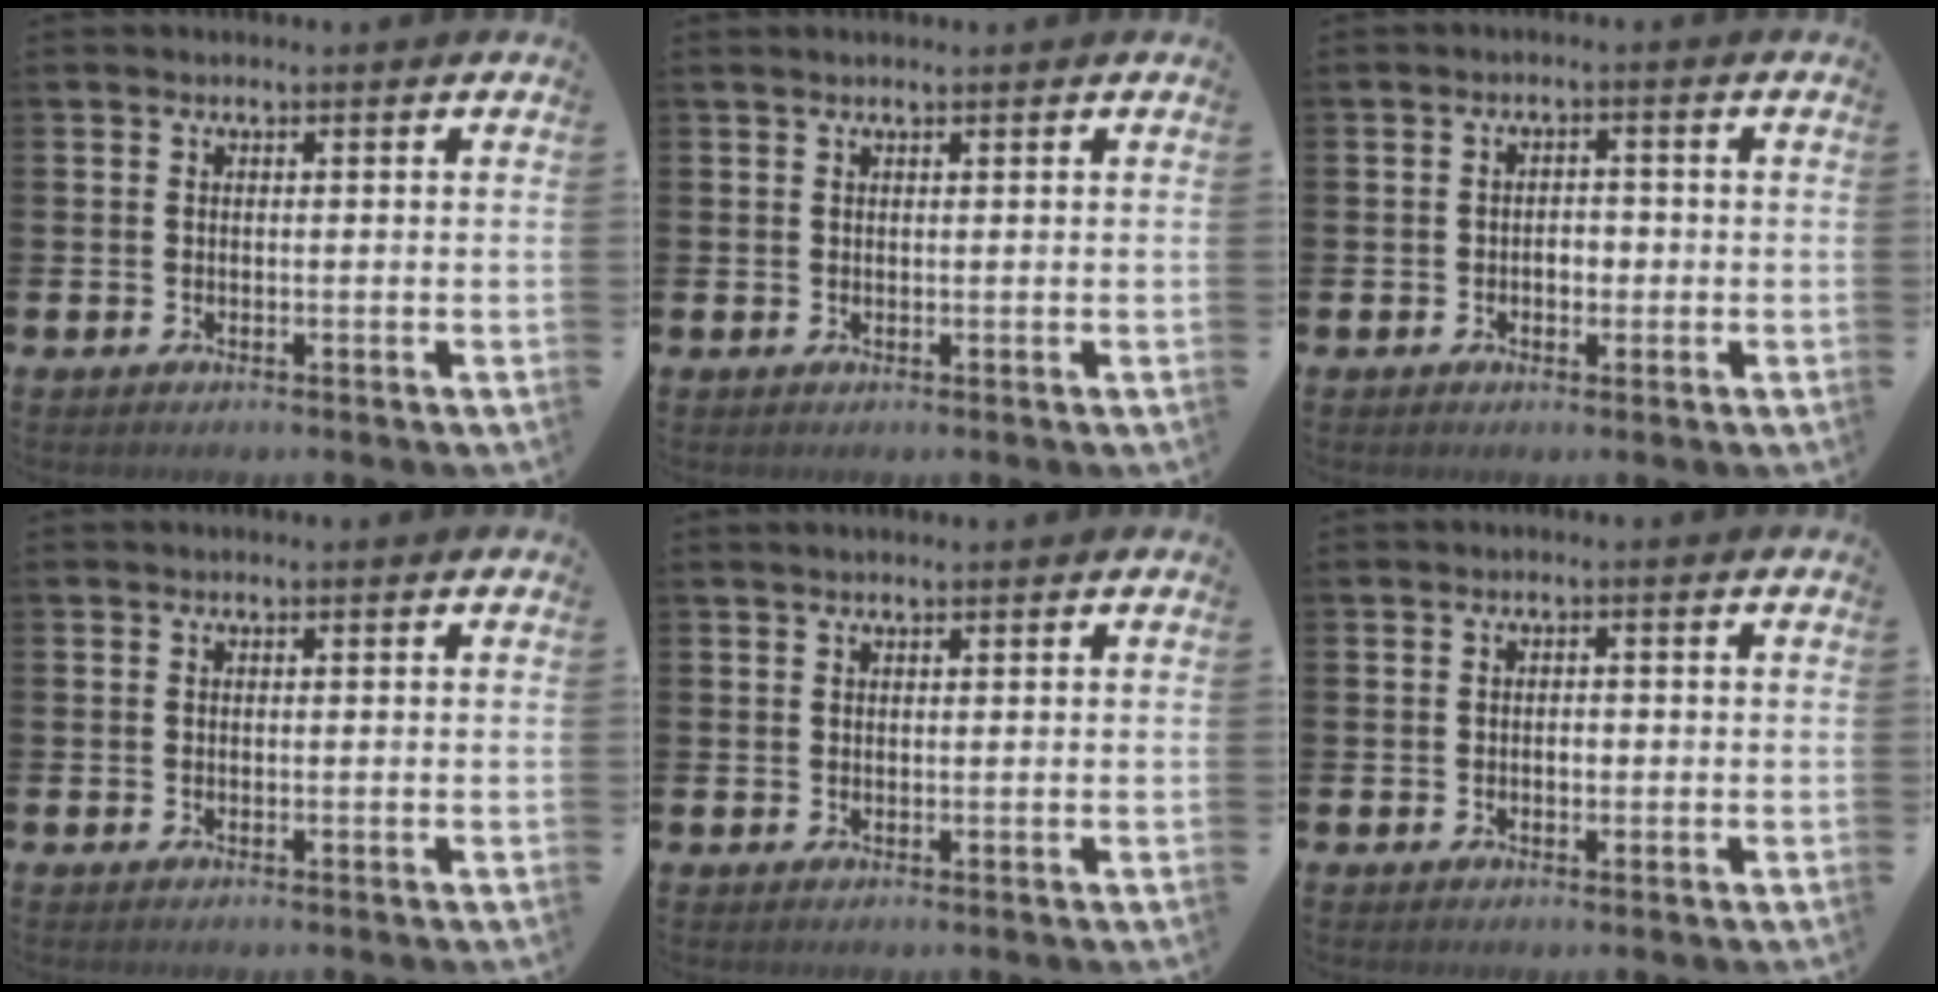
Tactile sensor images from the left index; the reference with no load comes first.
{"total": 0.8, "force": [0.7, 0.1, 0.4], "torque": [-0.007, 0.002, 0.013]}
{"total": 1.9, "force": [-0.6, 1.4, 1.2], "torque": [-0.013, 0.003, -0.017]}
{"total": 0.0}
{"total": 0.9, "force": [0.9, 0.1, 0.4], "torque": [-0.007, 0.001, 0.016]}
{"total": 1.1, "force": [-0.2, 0.7, 0.7], "torque": [-0.004, 0.000, -0.008]}